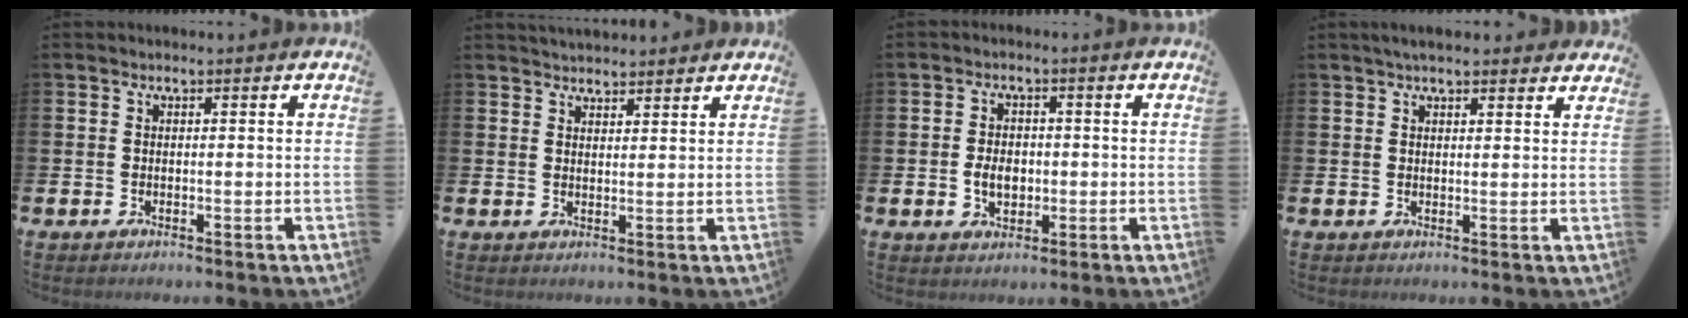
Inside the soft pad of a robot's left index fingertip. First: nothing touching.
{"total": 3.0, "force": [2.9, 0.7, -0.1], "torque": [-0.001, -0.011, 0.054]}
{"total": 3.6, "force": [-0.4, 2.6, 2.5], "torque": [-0.032, 0.000, -0.014]}
{"total": 3.1, "force": [2.8, 0.7, 1.0], "torque": [-0.022, -0.007, 0.051]}